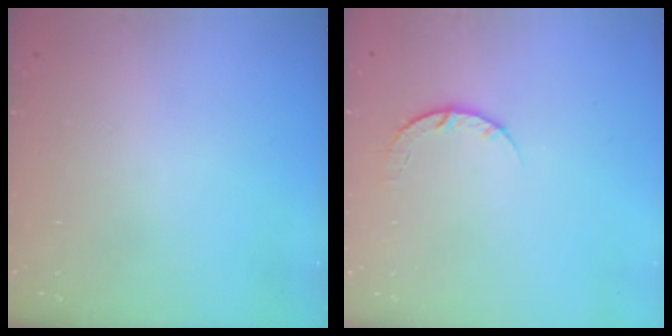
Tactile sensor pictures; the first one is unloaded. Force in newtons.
{"total": 4.8, "press": 4.8, "slide": 0.6}